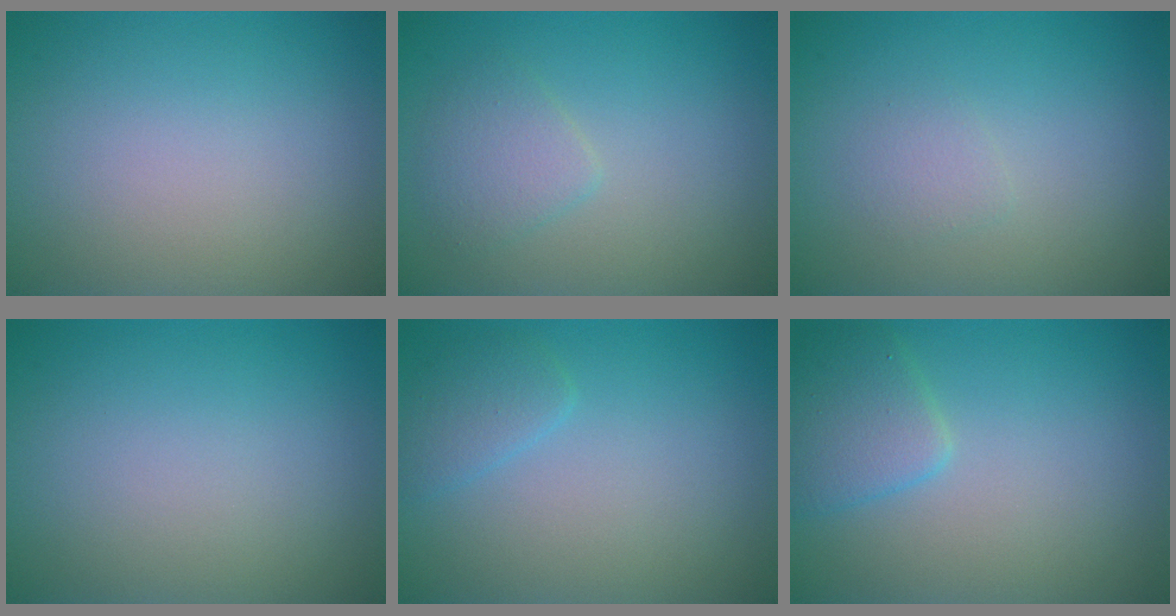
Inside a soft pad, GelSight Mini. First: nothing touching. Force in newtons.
{"total": 2.1, "press": 2.1, "slide": 0.1}
{"total": 1.0, "press": 1.0, "slide": 0.1}
{"total": 0.0}
{"total": 1.6, "press": 1.6, "slide": 0.2}
{"total": 2.8, "press": 2.8, "slide": 0.1}